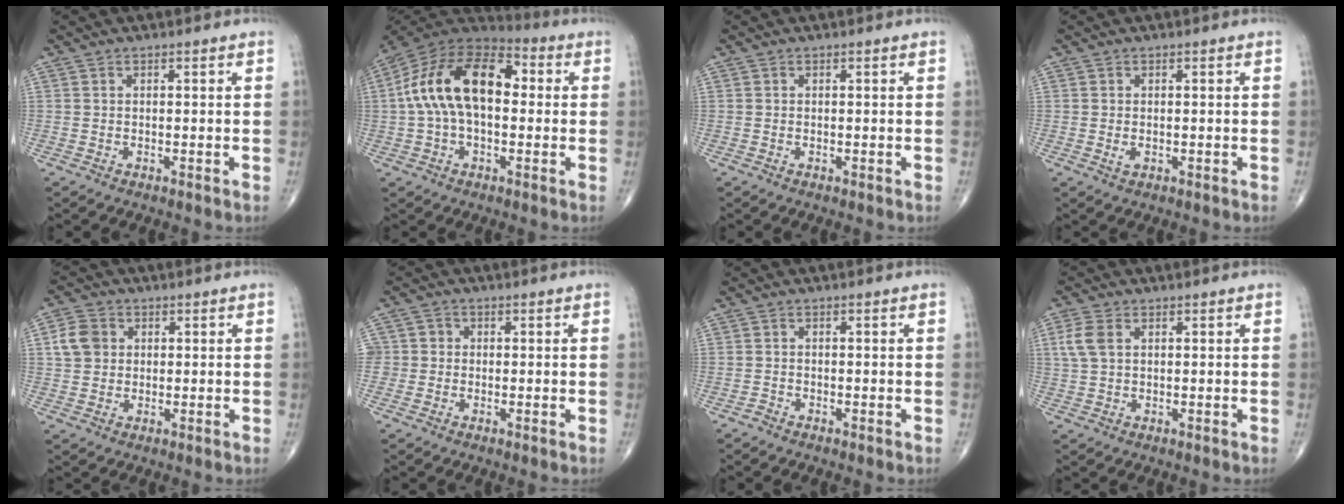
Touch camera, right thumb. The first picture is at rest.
{"total": 18.5, "force": [1.6, 10.6, 15.1], "torque": [-0.268, 0.045, 0.019]}
{"total": 0.0}
{"total": 1.2, "force": [-0.2, 0.8, 0.9], "torque": [-0.015, 0.000, 0.001]}
{"total": 5.5, "force": [1.1, 4.7, 2.7], "torque": [-0.037, 0.006, 0.016]}
{"total": 3.4, "force": [-0.3, 3.3, 0.4], "torque": [0.017, 0.010, -0.011]}
{"total": 0.7, "force": [-0.6, 0.3, 0.0], "torque": [0.000, 0.000, -0.018]}
{"total": 4.4, "force": [1.3, 2.8, 3.2], "torque": [-0.077, 0.009, 0.026]}